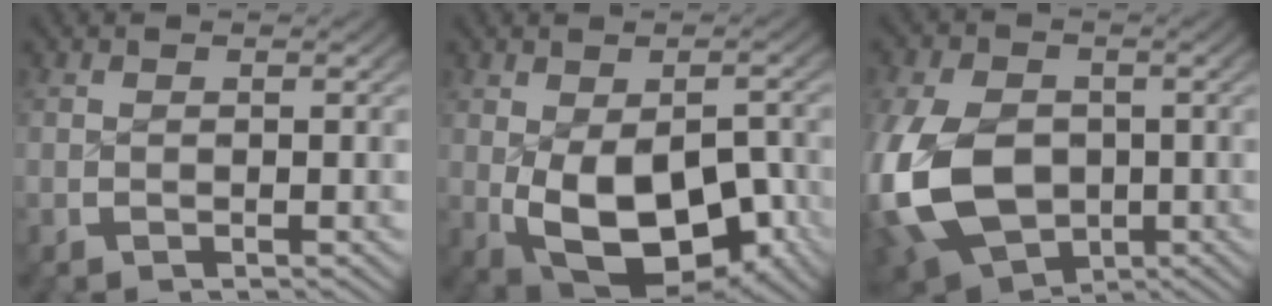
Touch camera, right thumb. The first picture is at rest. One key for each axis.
{"total": 13.7, "fx": -3.5, "fy": 8.7, "fz": 10.0, "tx": -0.200, "ty": -0.070, "tz": -0.015}
{"total": 13.2, "fx": -2.3, "fy": 9.7, "fz": 8.6, "tx": -0.223, "ty": -0.061, "tz": -0.009}